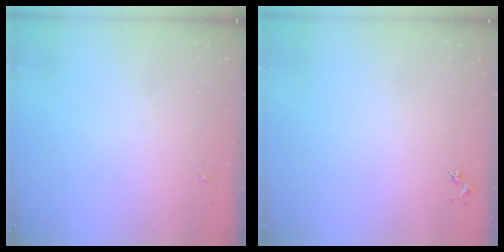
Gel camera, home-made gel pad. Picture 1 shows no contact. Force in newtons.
{"total": 3.0, "press": 2.9, "slide": 0.3}